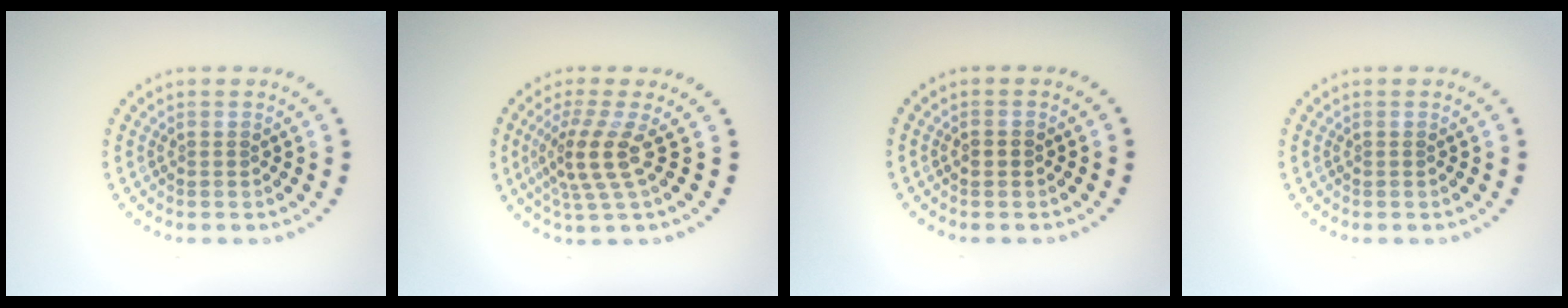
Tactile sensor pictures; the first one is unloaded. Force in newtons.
{"total": 3.6, "press": 2.5, "slide": 2.5}
{"total": 1.2, "press": 1.2, "slide": 0.1}
{"total": 0.0}